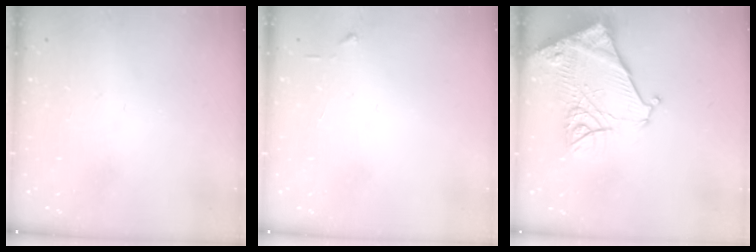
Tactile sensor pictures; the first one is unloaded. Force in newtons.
{"total": 3.0, "press": 2.9, "slide": 0.4}
{"total": 17.1, "press": 17.0, "slide": 1.9}